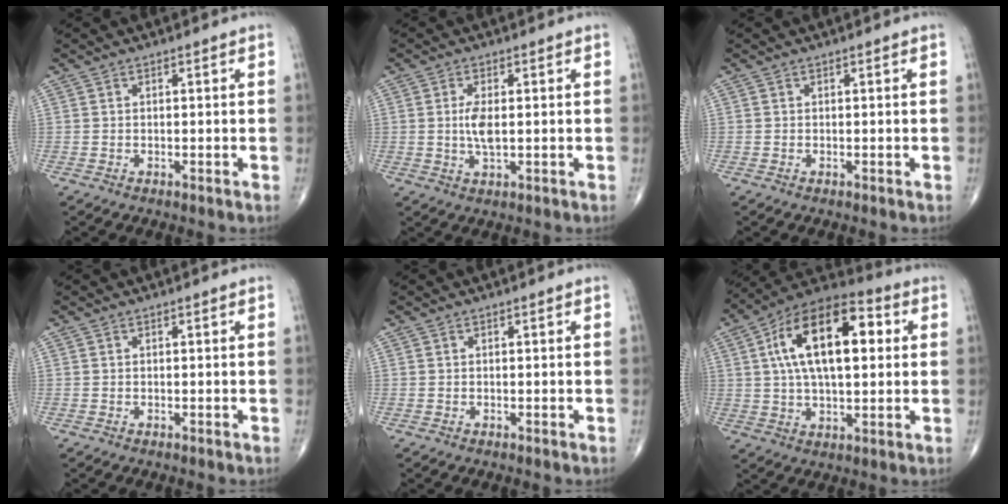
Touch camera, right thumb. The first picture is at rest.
{"total": 4.1, "force": [0.2, 1.6, 3.8], "torque": [-0.083, -0.008, 0.005]}
{"total": 0.0}
{"total": 0.0}
{"total": 0.0}
{"total": 19.7, "force": [4.1, 9.6, 16.7], "torque": [-0.267, 0.023, 0.059]}